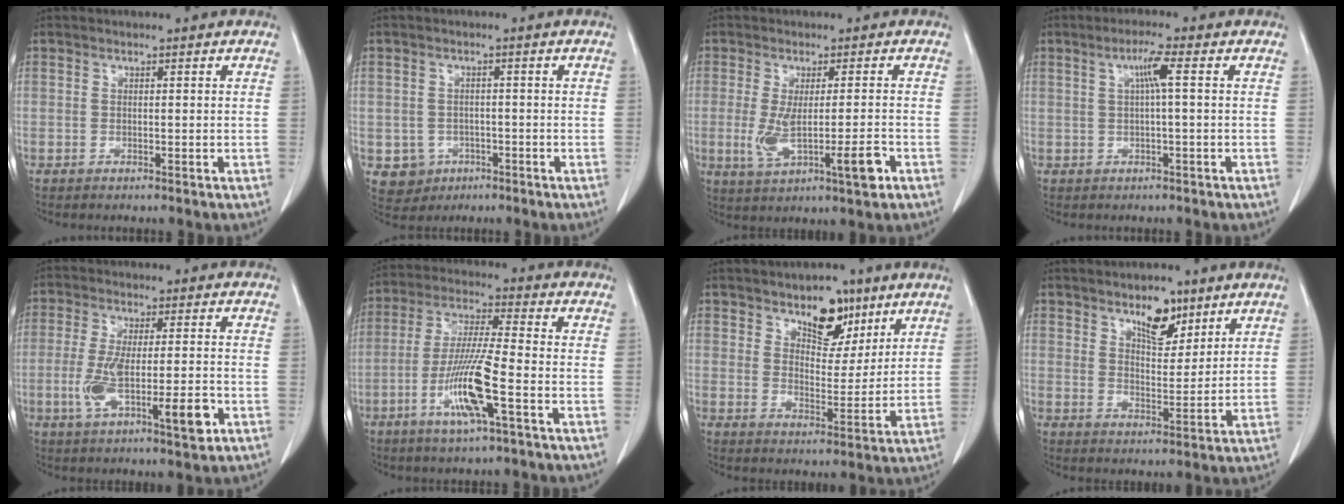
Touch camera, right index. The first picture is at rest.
{"total": 4.5, "force": [-1.6, 4.2, 0.5], "torque": [-0.006, 0.009, -0.016]}
{"total": 8.5, "force": [-2.4, 1.1, 8.1], "torque": [-0.137, -0.011, -0.032]}
{"total": 3.5, "force": [0.7, -0.4, 3.4], "torque": [-0.063, 0.007, 0.014]}
{"total": 11.0, "force": [-3.3, 2.0, 10.3], "torque": [-0.182, -0.005, -0.049]}
{"total": 11.2, "force": [-4.1, 0.2, 10.4], "torque": [-0.207, -0.010, -0.079]}
{"total": 8.4, "force": [5.4, 4.4, 4.7], "torque": [-0.064, -0.001, 0.088]}
{"total": 6.8, "force": [4.5, 3.0, 4.1], "torque": [-0.063, -0.002, 0.077]}